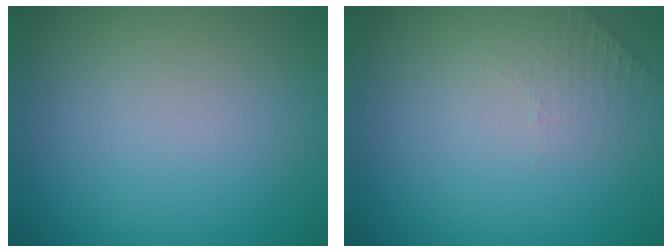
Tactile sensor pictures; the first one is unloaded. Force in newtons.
{"total": 1.0, "press": 0.5, "slide": 0.9}